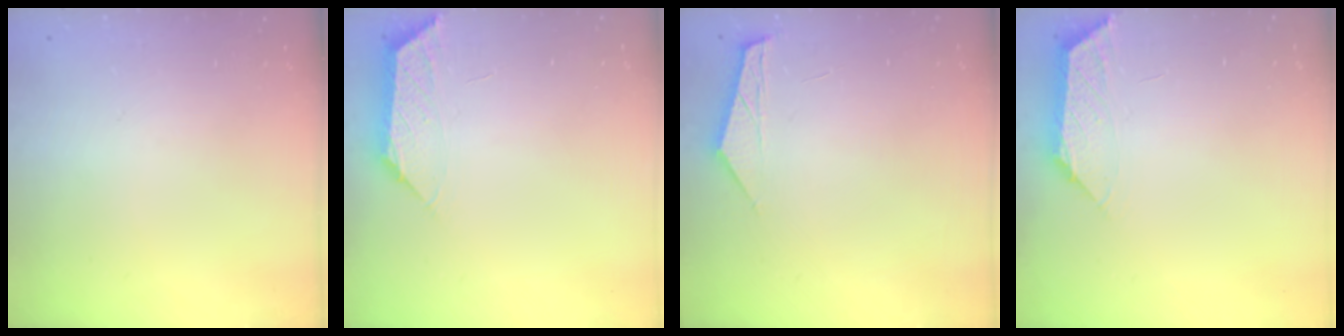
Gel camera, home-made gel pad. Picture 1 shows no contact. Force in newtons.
{"total": 1.3, "press": 1.2, "slide": 0.4}
{"total": 2.7, "press": 2.7, "slide": 0.4}
{"total": 1.5, "press": 1.5, "slide": 0.5}